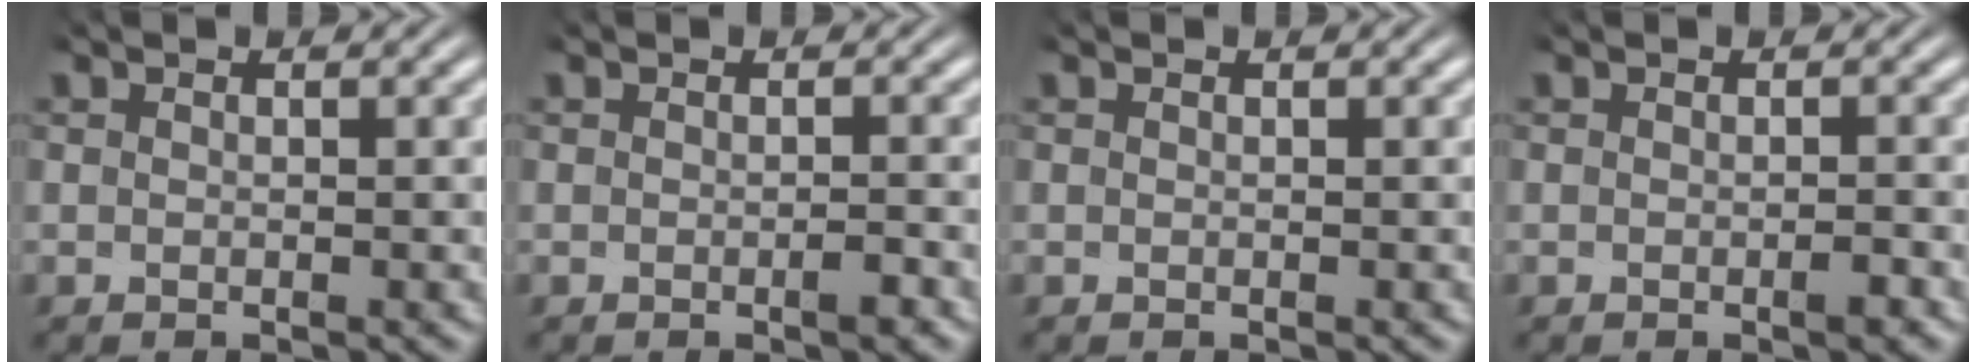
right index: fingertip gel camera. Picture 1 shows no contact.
{"total": 0.7, "force": [-0.5, 0.1, 0.6], "torque": [-0.007, 0.003, -0.010]}
{"total": 0.0}
{"total": 0.7, "force": [-0.4, 0.1, 0.6], "torque": [-0.008, 0.003, -0.008]}